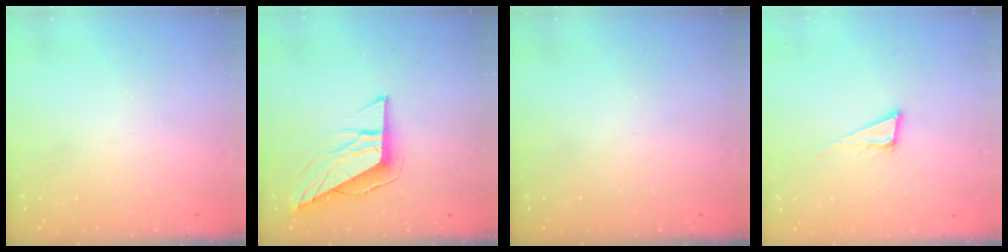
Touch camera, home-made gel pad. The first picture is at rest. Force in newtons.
{"total": 8.7, "press": 8.7, "slide": 0.3}
{"total": 0.0}
{"total": 7.4, "press": 6.9, "slide": 2.6}